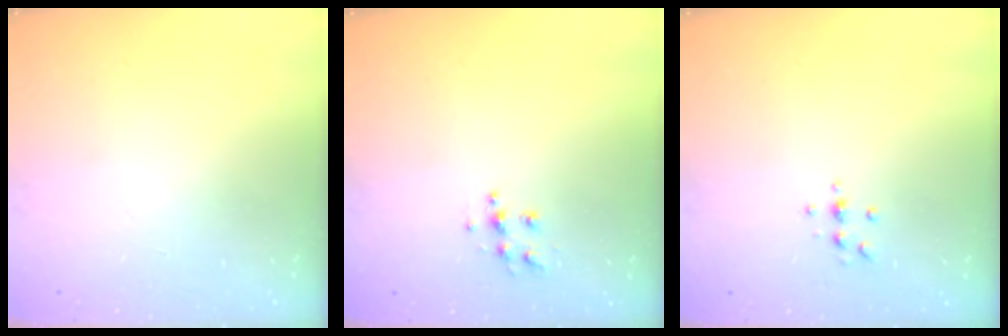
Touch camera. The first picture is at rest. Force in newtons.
{"total": 6.6, "press": 6.5, "slide": 0.3}
{"total": 4.1, "press": 4.1, "slide": 0.5}